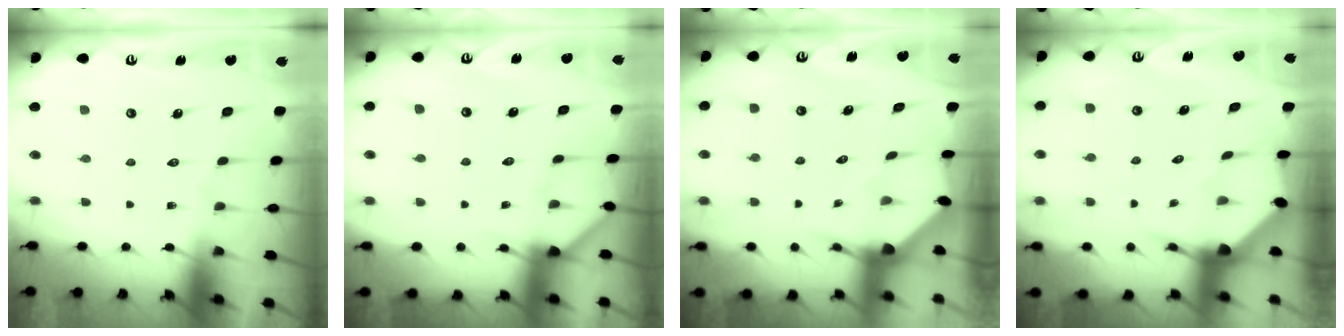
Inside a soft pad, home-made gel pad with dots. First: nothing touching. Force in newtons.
{"total": 4.2, "press": 4.2, "slide": 0.3}
{"total": 3.2, "press": 3.2, "slide": 0.3}
{"total": 3.7, "press": 3.7, "slide": 0.4}